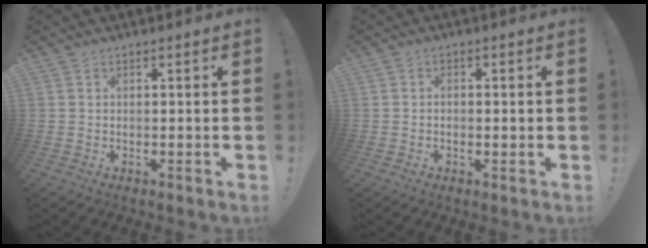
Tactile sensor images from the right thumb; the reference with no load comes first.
{"total": 1.1, "force": [-0.4, 0.7, 0.7], "torque": [-0.017, 0.006, -0.005]}